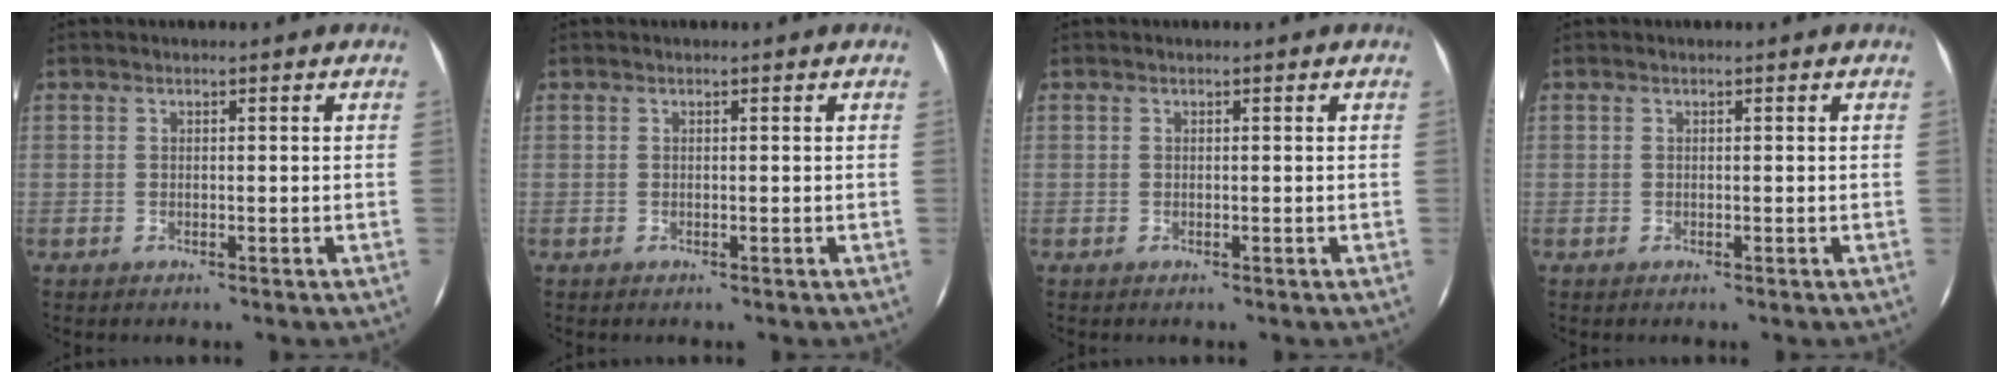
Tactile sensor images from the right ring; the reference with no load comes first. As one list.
[{"total": 0.0}, {"total": 0.0}, {"total": 0.0}]